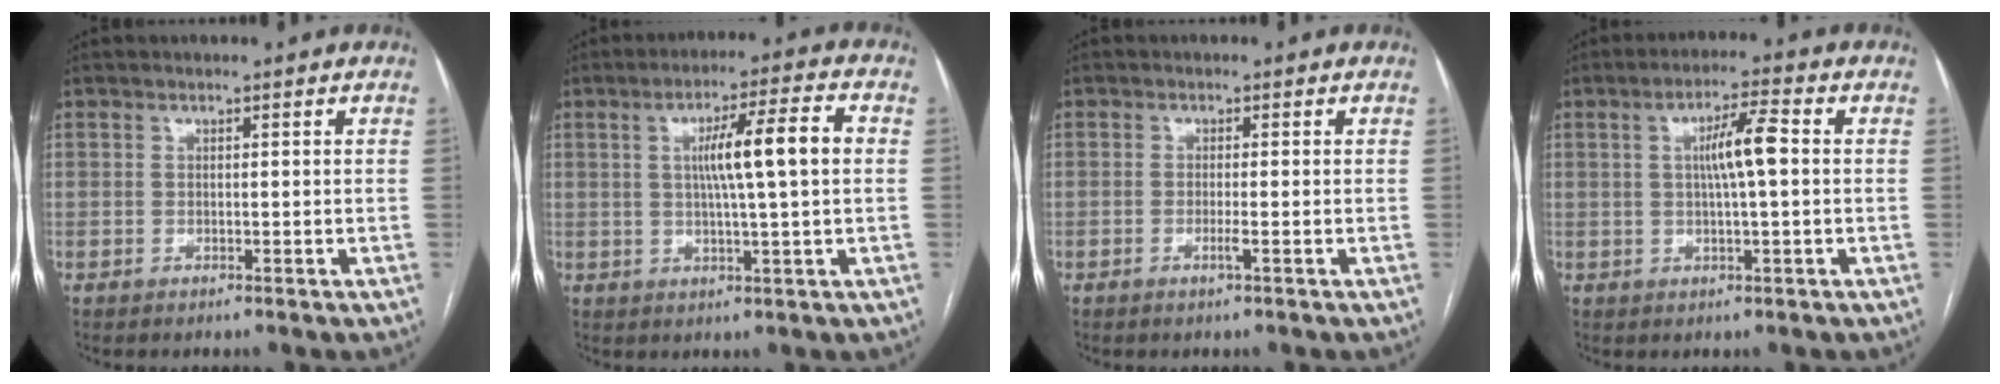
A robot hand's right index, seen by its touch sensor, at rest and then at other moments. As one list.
[{"total": 9.4, "force": [1.2, 0.1, 9.3], "torque": [-0.151, 0.012, 0.021]}, {"total": 1.4, "force": [-0.6, -0.2, 1.2], "torque": [-0.025, -0.002, -0.012]}, {"total": 6.0, "force": [0.6, 0.5, 6.0], "torque": [-0.105, 0.011, 0.010]}]